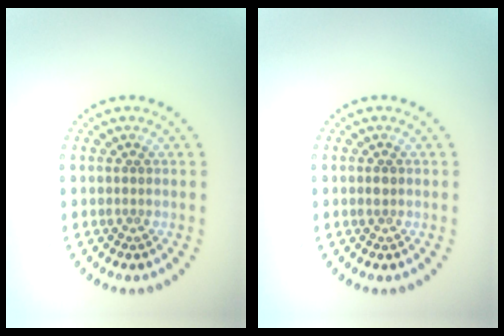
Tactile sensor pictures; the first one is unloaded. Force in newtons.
{"total": 0.9, "press": 0.9, "slide": 0.0}